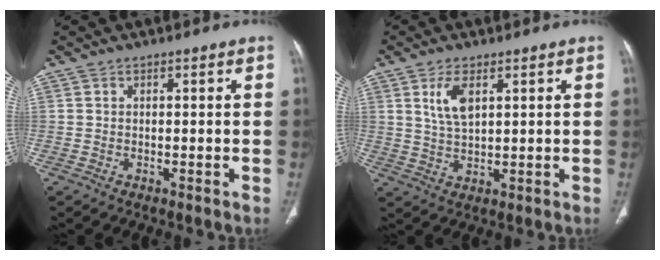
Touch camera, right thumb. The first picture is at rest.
{"total": 5.5, "force": [2.3, 2.4, 4.4], "torque": [-0.086, -0.011, 0.051]}